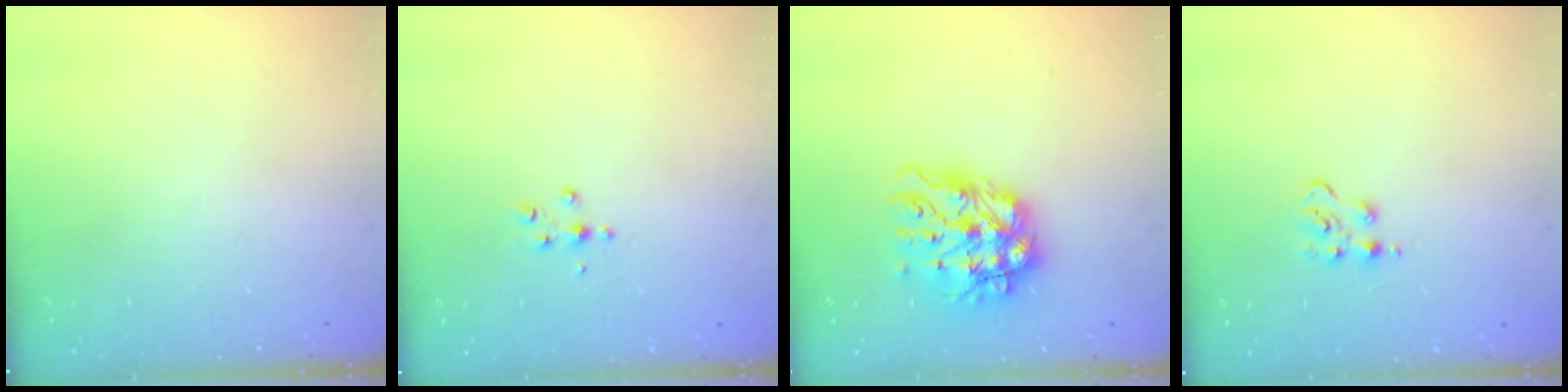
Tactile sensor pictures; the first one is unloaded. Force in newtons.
{"total": 4.2, "press": 4.1, "slide": 0.6}
{"total": 15.5, "press": 15.4, "slide": 1.5}
{"total": 2.2, "press": 2.2, "slide": 0.5}